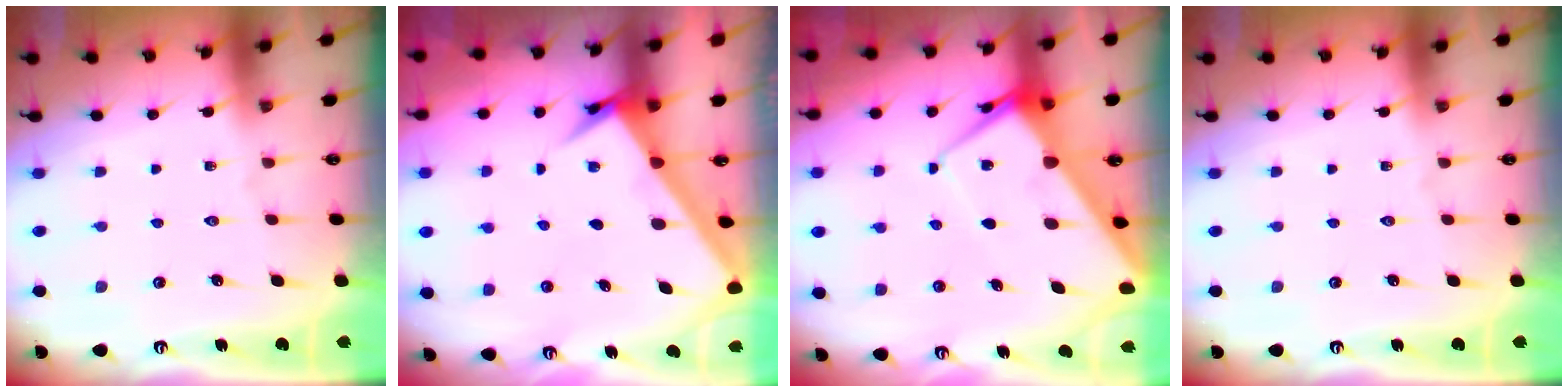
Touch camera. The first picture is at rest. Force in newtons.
{"total": 4.6, "press": 4.6, "slide": 0.5}
{"total": 8.5, "press": 8.5, "slide": 0.9}
{"total": 0.0}